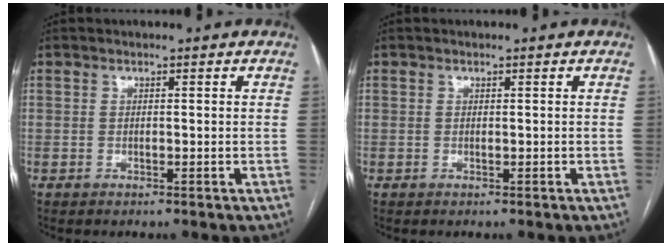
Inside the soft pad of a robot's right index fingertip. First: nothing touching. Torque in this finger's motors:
{"motor_torque": [-0.11, 0.04, -0.01, 0.00]}